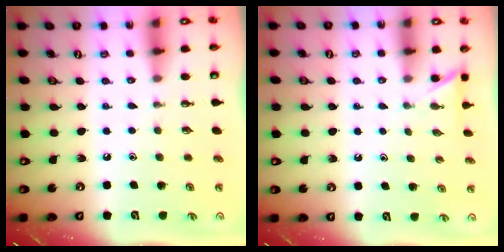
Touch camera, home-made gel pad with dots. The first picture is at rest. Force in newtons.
{"total": 2.3, "press": 2.3, "slide": 0.2}